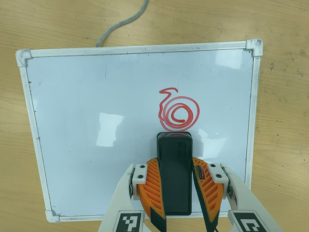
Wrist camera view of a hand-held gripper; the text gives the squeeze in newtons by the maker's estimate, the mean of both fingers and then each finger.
{"total": 8.5, "left": 7.8, "right": 9.3}